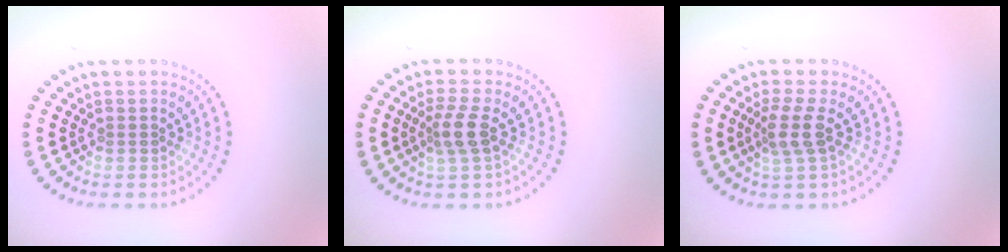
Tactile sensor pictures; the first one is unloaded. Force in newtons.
{"total": 2.6, "press": 2.0, "slide": 1.7}
{"total": 2.4, "press": 2.0, "slide": 1.4}